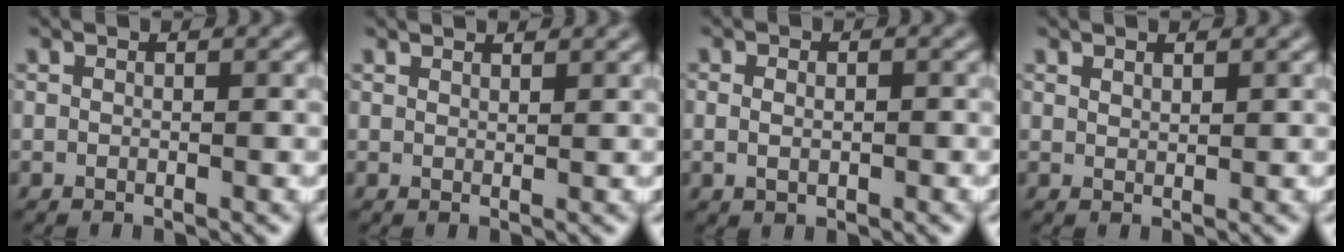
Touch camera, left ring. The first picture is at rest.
{"total": 1.5, "force": [1.5, 0.1, 0.3], "torque": [-0.007, 0.000, 0.018]}
{"total": 2.0, "force": [0.1, 1.4, 1.4], "torque": [-0.016, 0.004, -0.002]}
{"total": 0.7, "force": [0.6, 0.2, 0.2], "torque": [-0.006, -0.002, 0.014]}